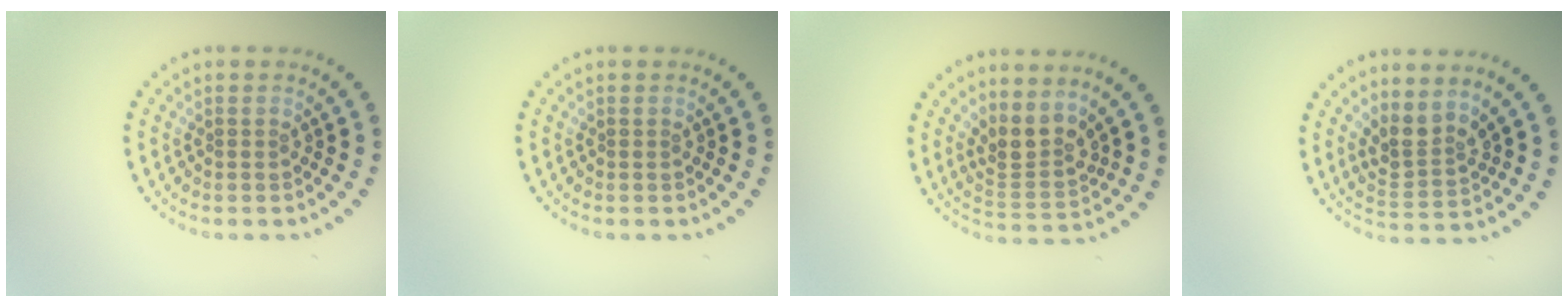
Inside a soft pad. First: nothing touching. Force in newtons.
{"total": 0.0}
{"total": 2.8, "press": 2.3, "slide": 1.7}
{"total": 2.7, "press": 2.0, "slide": 1.9}